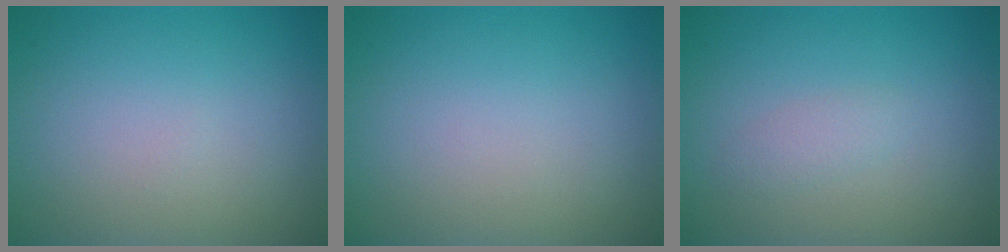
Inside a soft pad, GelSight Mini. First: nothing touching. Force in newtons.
{"total": 0.0}
{"total": 1.2, "press": 1.2, "slide": 0.1}